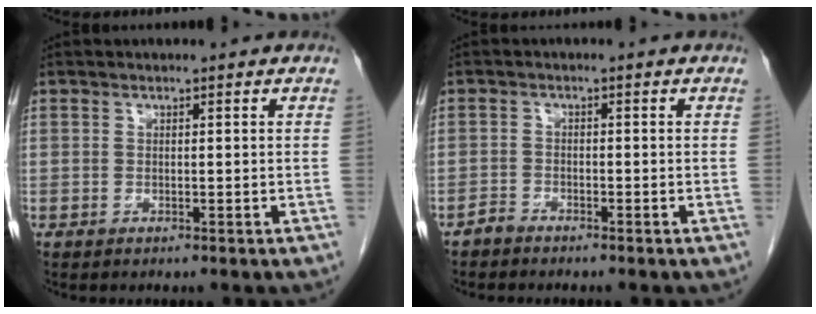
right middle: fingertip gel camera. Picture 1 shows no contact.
{"total": 1.4, "force": [-1.3, 0.4, 0.1], "torque": [-0.003, 0.001, -0.026]}